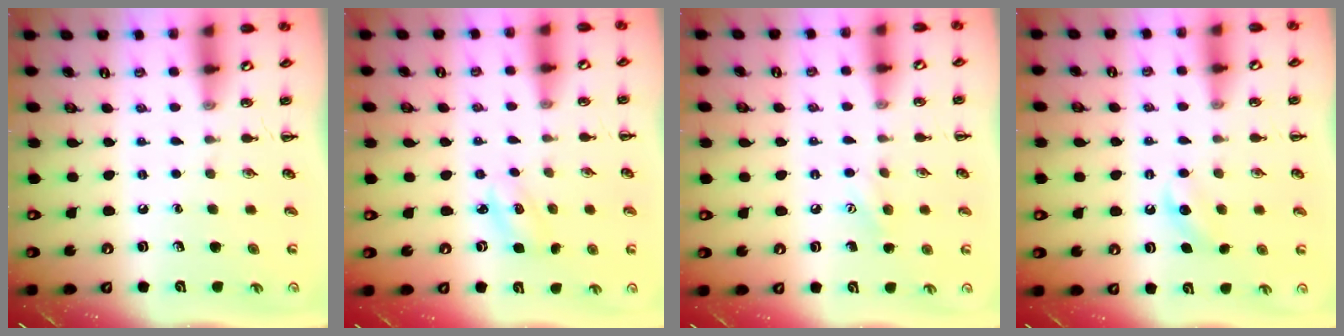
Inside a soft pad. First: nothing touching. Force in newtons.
{"total": 3.2, "press": 3.1, "slide": 0.9}
{"total": 6.5, "press": 6.3, "slide": 1.5}
{"total": 5.7, "press": 5.5, "slide": 1.6}